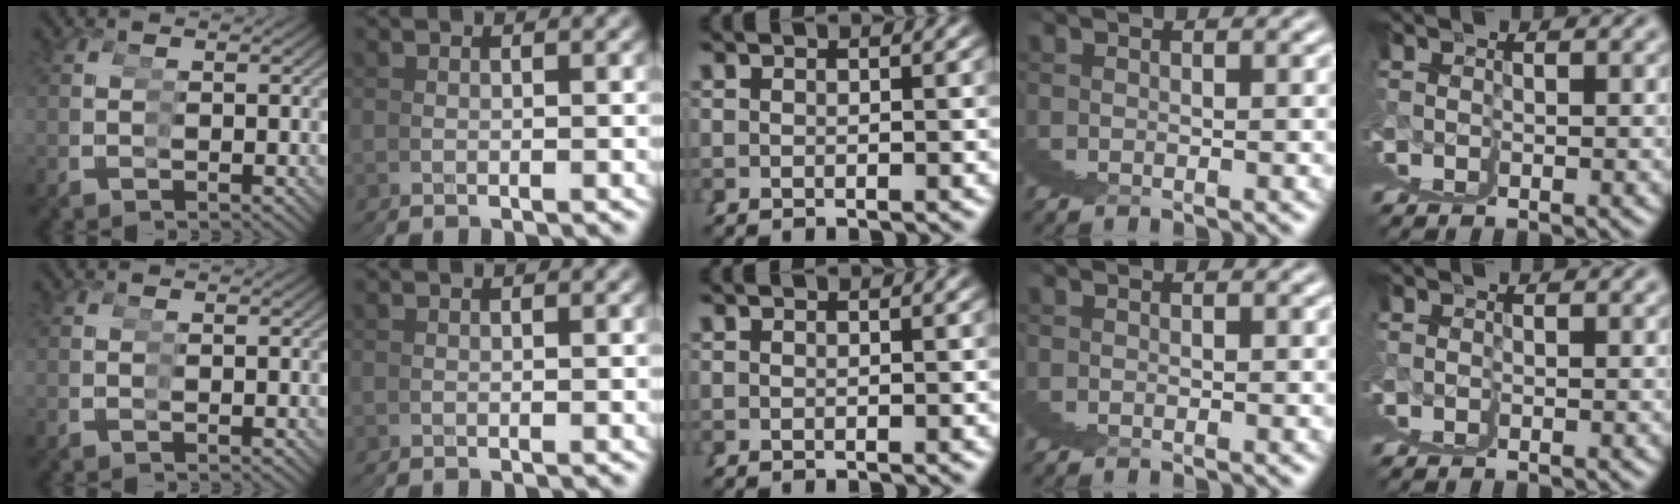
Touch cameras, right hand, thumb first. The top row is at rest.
{}